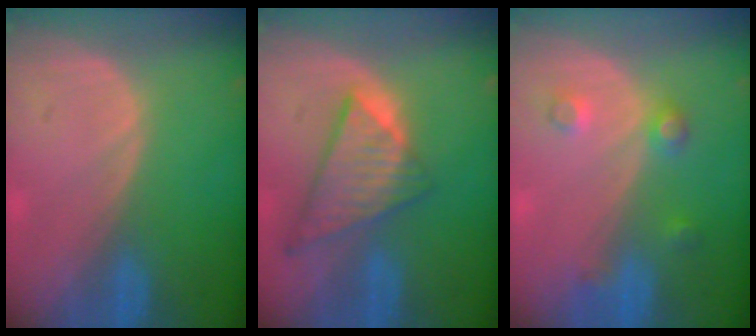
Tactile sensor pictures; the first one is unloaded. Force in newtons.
{"total": 8.7, "press": 7.5, "slide": 4.5}
{"total": 3.4, "press": 3.2, "slide": 1.1}